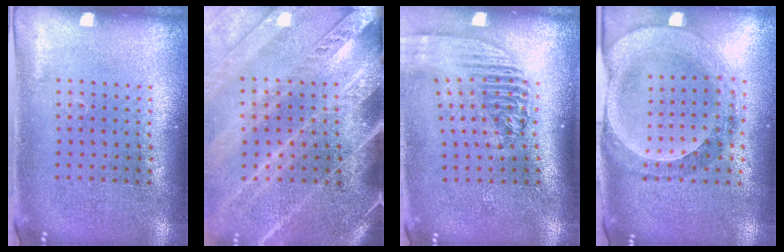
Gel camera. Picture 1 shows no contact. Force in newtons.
{"total": 3.5, "press": 3.0, "slide": 1.8}
{"total": 2.3, "press": 1.7, "slide": 1.5}
{"total": 1.5, "press": 1.5, "slide": 0.4}